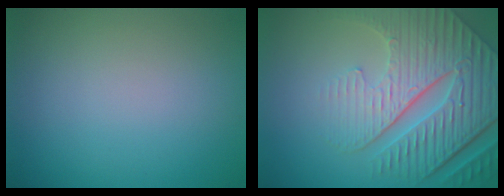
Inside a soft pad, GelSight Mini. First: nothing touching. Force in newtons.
{"total": 8.2, "press": 6.3, "slide": 5.2}